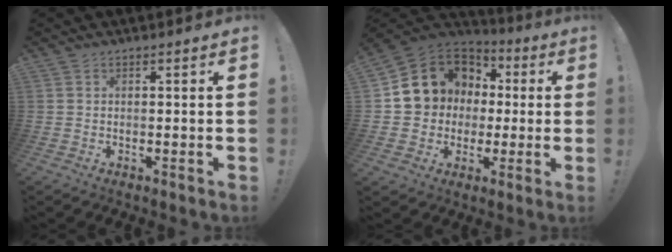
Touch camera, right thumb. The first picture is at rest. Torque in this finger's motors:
{"motor_torque": [1.69, 1.69, 0.09, 0.03, 0.39]}